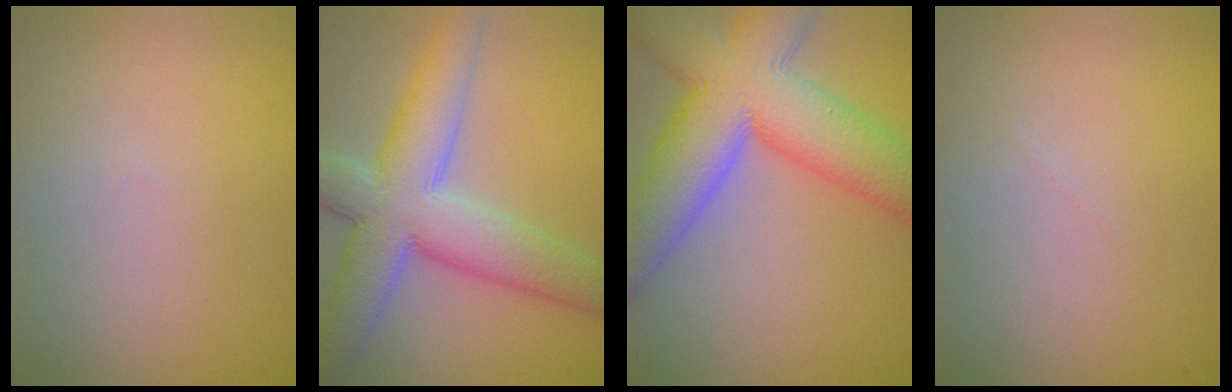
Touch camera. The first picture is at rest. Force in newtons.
{"total": 9.4, "press": 9.4, "slide": 0.5}
{"total": 13.1, "press": 13.1, "slide": 0.7}
{"total": 0.0}